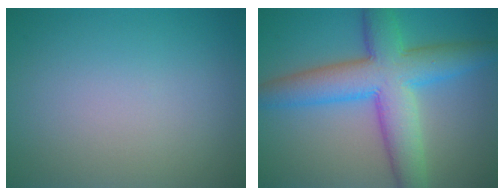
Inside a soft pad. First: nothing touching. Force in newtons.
{"total": 9.0, "press": 9.0, "slide": 0.2}